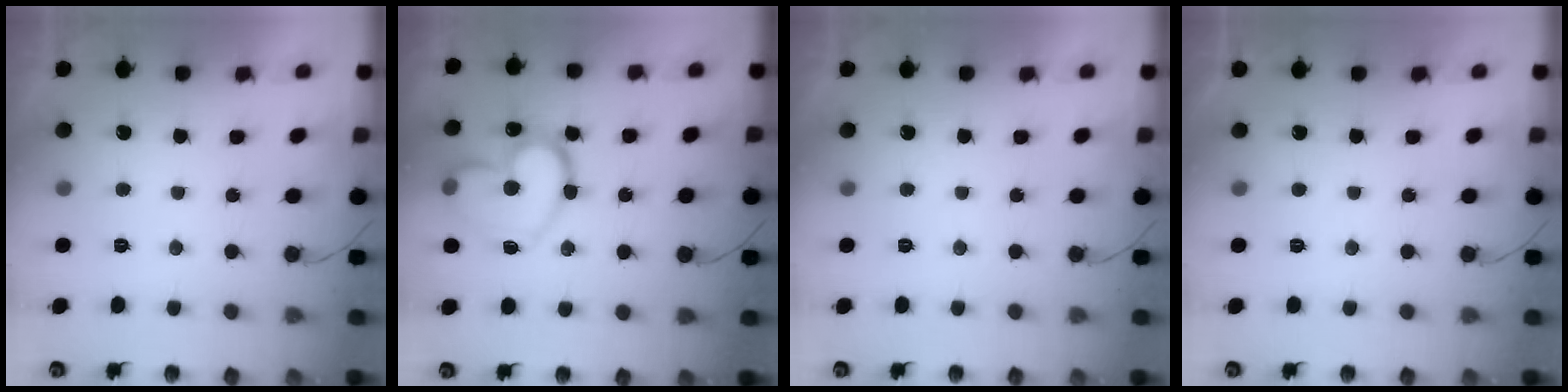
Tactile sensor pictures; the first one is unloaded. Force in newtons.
{"total": 18.9, "press": 18.9, "slide": 1.5}
{"total": 0.0}
{"total": 1.8, "press": 1.7, "slide": 0.1}